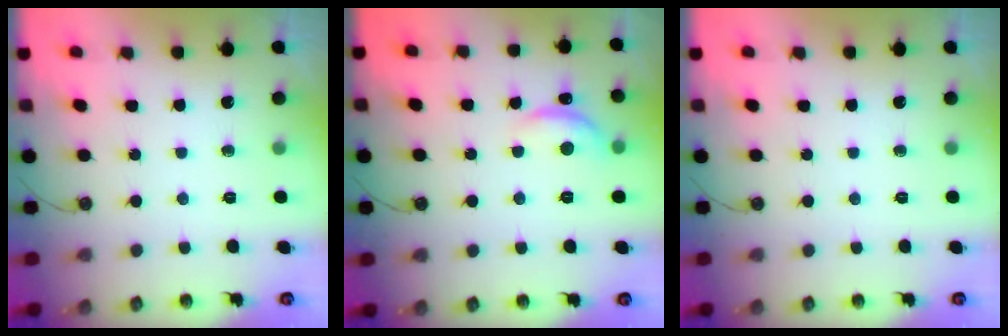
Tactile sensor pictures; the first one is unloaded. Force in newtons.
{"total": 4.4, "press": 4.3, "slide": 0.6}
{"total": 0.0}